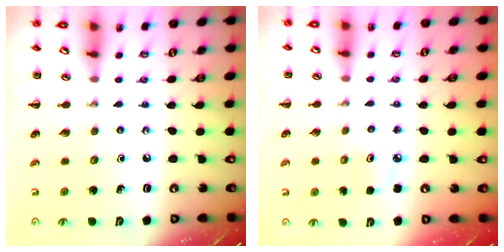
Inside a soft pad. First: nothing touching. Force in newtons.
{"total": 3.2, "press": 3.1, "slide": 0.9}